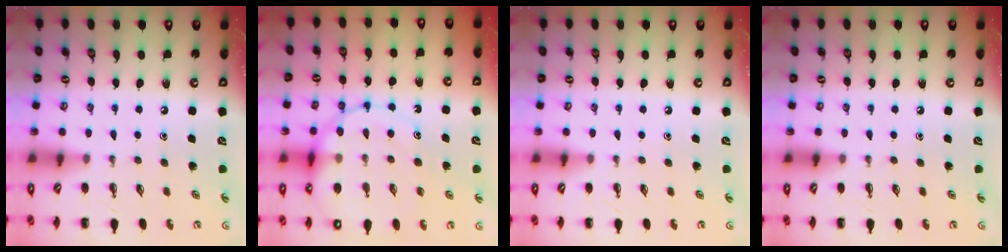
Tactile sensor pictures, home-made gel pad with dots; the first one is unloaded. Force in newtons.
{"total": 15.3, "press": 15.0, "slide": 3.0}
{"total": 0.0}
{"total": 0.0}